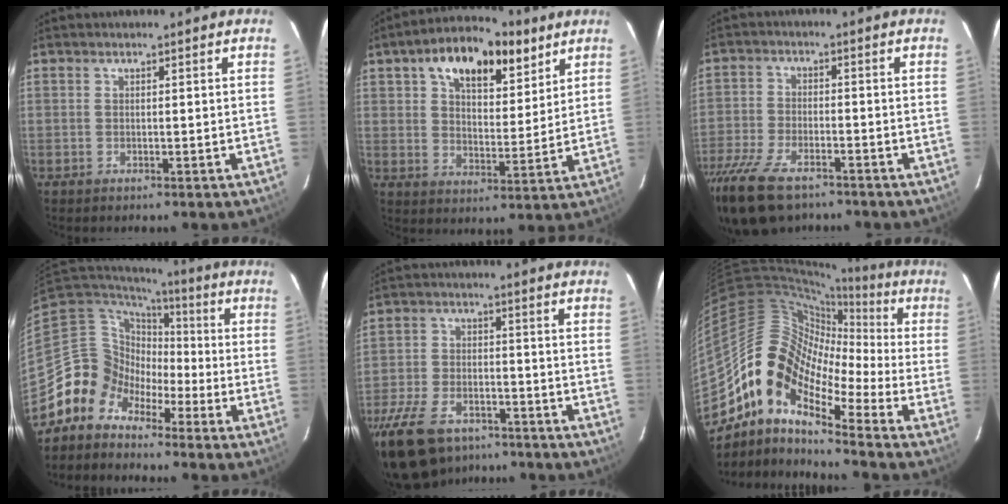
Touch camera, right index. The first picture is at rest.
{"total": 15.3, "force": [8.5, 7.7, 10.2], "torque": [-0.166, 0.023, 0.135]}
{"total": 13.7, "force": [-10.2, 5.7, 7.2], "torque": [-0.178, -0.033, -0.191]}
{"total": 8.1, "force": [-4.5, 6.7, -0.5], "torque": [0.002, 0.048, -0.107]}
{"total": 17.1, "force": [-12.2, 9.0, 7.9], "torque": [-0.194, -0.009, -0.201]}
{"total": 15.1, "force": [-7.6, 7.5, 10.7], "torque": [-0.176, 0.007, -0.167]}